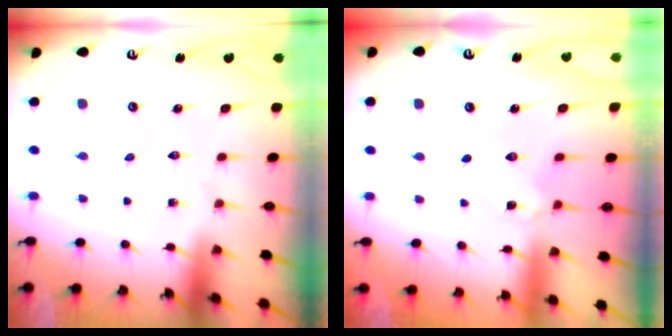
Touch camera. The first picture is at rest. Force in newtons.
{"total": 1.2, "press": 1.2, "slide": 0.3}